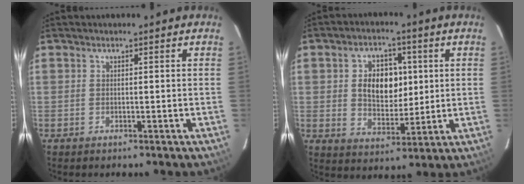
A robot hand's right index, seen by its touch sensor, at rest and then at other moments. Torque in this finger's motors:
{"motor_torque": [0.62, 0.18, 0.24, 0.08]}